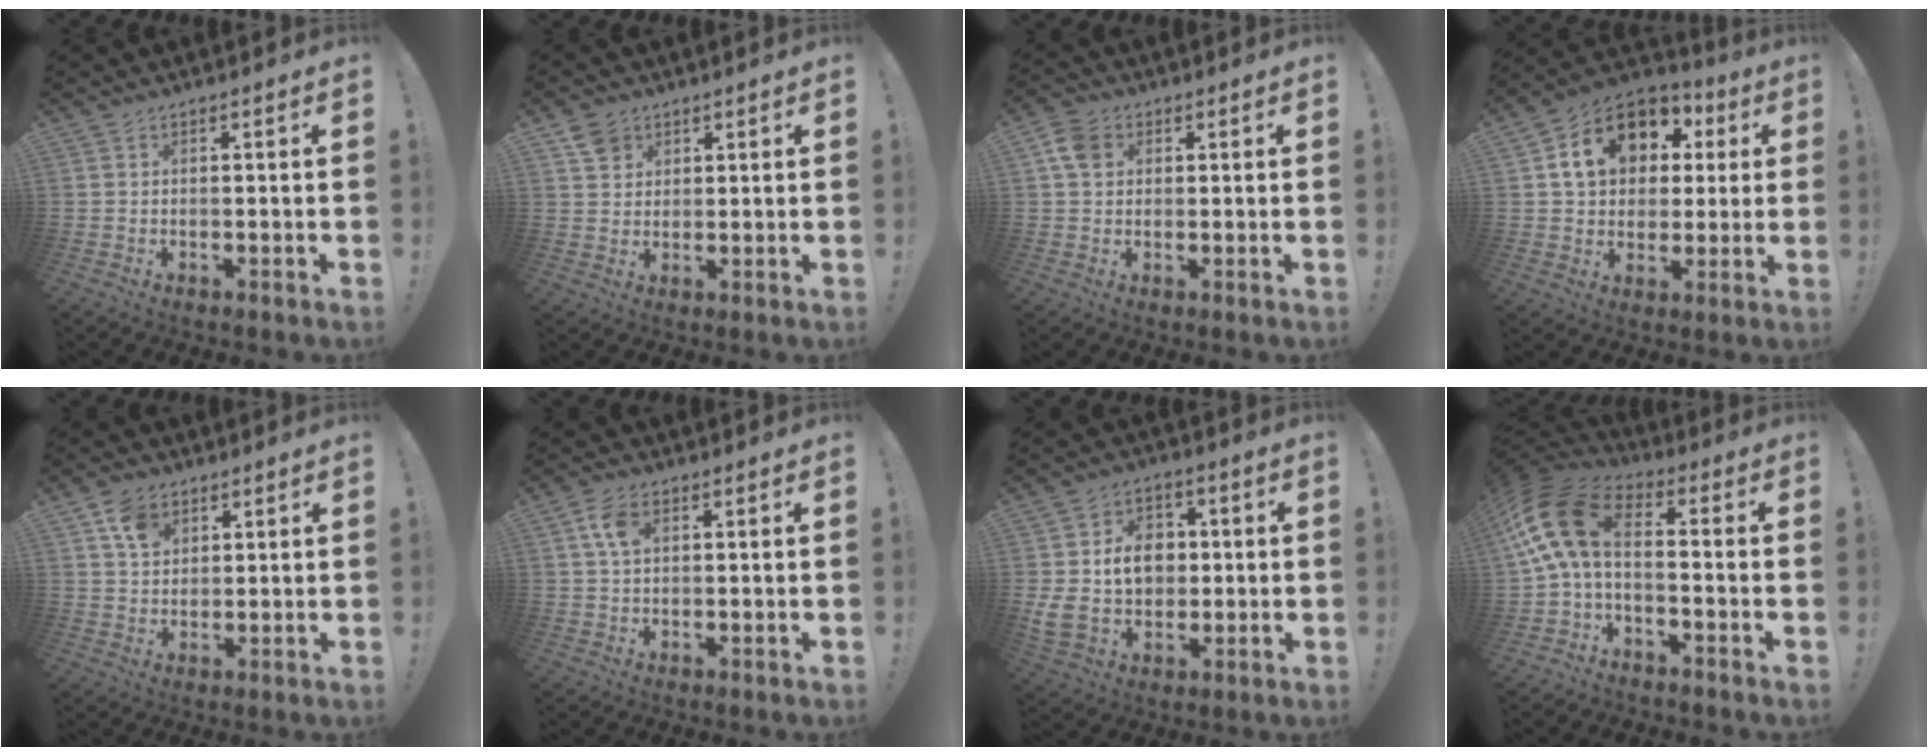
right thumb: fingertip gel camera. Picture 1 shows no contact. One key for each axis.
{"total": 5.2, "fx": 3.3, "fy": 4.0, "fz": 0.9, "tx": -0.011, "ty": -0.014, "tz": 0.062}
{"total": 6.3, "fx": 1.9, "fy": 4.9, "fz": 3.4, "tx": -0.064, "ty": 0.010, "tz": 0.040}
{"total": 16.4, "fx": 5.4, "fy": 12.5, "fz": 9.2, "tx": -0.142, "ty": -0.007, "tz": 0.110}
{"total": 7.2, "fx": 3.9, "fy": 5.2, "fz": 3.1, "tx": -0.052, "ty": -0.008, "tz": 0.074}
{"total": 5.7, "fx": 2.0, "fy": 3.6, "fz": 4.0, "tx": -0.072, "ty": 0.006, "tz": 0.038}
{"total": 13.3, "fx": 1.2, "fy": 10.9, "fz": 7.5, "tx": -0.126, "ty": -0.001, "tz": 0.029}
{"total": 13.5, "fx": 1.6, "fy": 7.7, "fz": 11.0, "tx": -0.222, "ty": 0.009, "tz": 0.037}